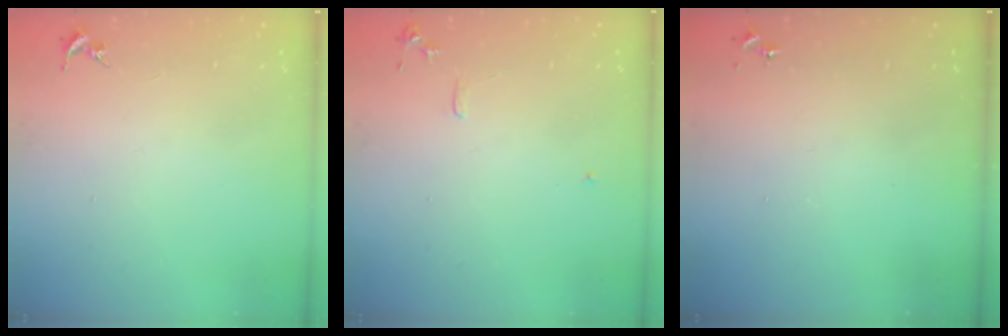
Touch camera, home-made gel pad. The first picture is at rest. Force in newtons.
{"total": 6.0, "press": 6.0, "slide": 0.7}
{"total": 0.0}